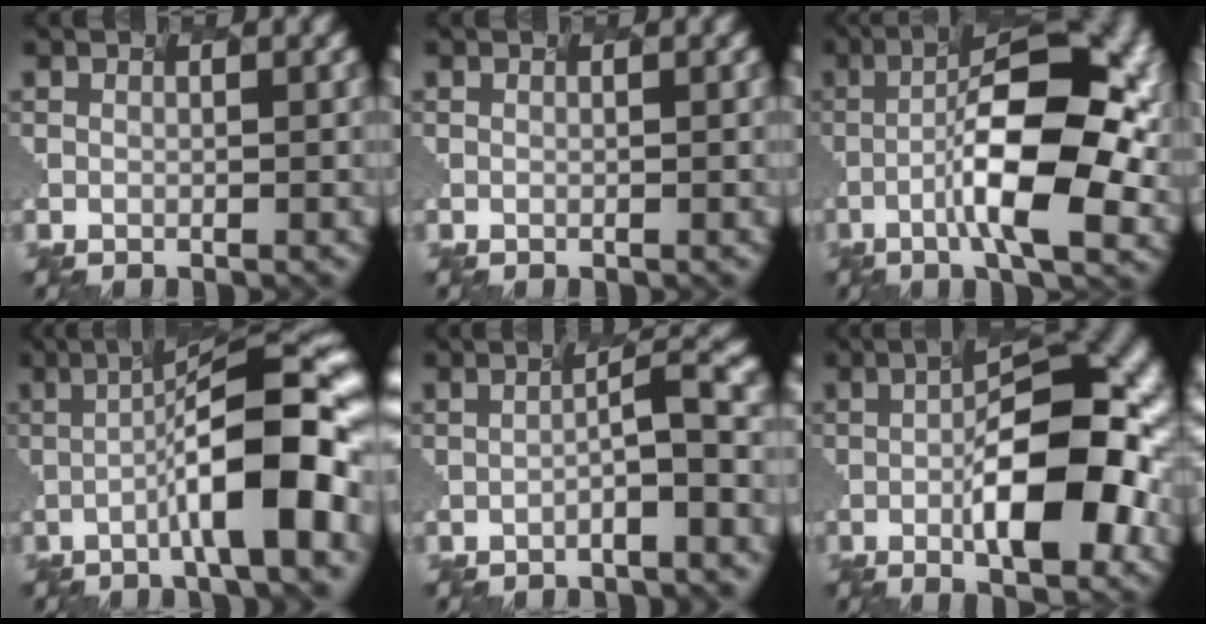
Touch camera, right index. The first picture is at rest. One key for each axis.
{"total": 0.0}
{"total": 10.2, "fx": -2.0, "fy": 2.7, "fz": 9.6, "tx": -0.172, "ty": 0.002, "tz": -0.030}
{"total": 9.5, "fx": -2.3, "fy": 1.2, "fz": 9.2, "tx": -0.145, "ty": 0.009, "tz": -0.034}
{"total": 3.0, "fx": -1.3, "fy": -0.2, "fz": 2.7, "tx": -0.052, "ty": 0.015, "tz": -0.024}
{"total": 9.1, "fx": -1.4, "fy": 2.6, "fz": 8.6, "tx": -0.146, "ty": -0.005, "tz": -0.016}